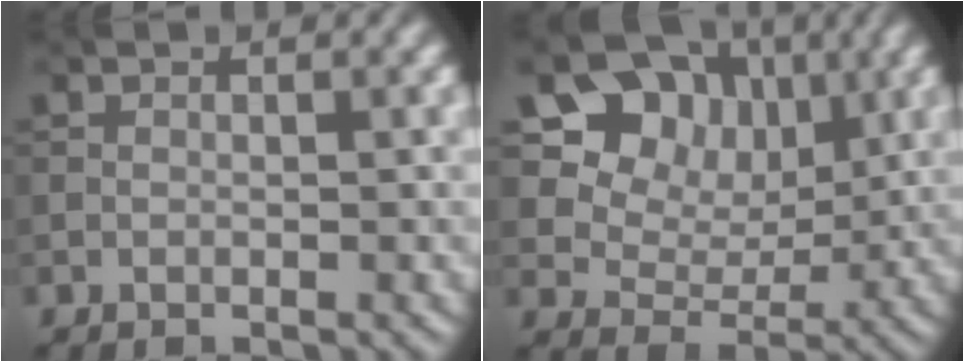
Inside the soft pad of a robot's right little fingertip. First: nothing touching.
{"total": 9.2, "force": [4.0, 7.2, 4.0], "torque": [-0.082, 0.001, 0.091]}